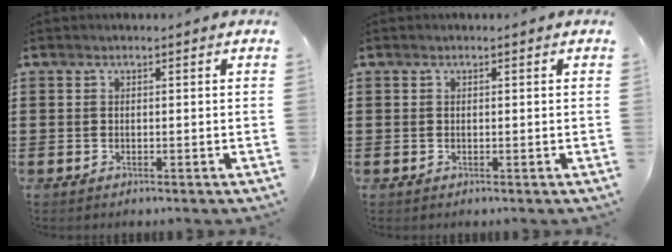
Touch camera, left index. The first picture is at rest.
{"total": 0.0}